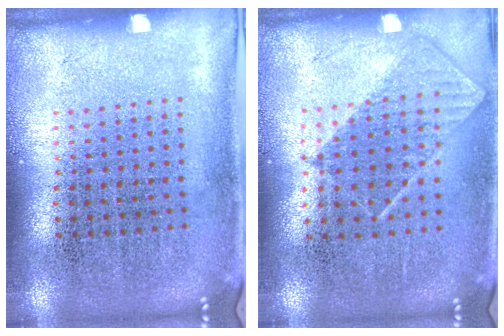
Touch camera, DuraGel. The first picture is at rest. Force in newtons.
{"total": 0.7, "press": 0.6, "slide": 0.4}